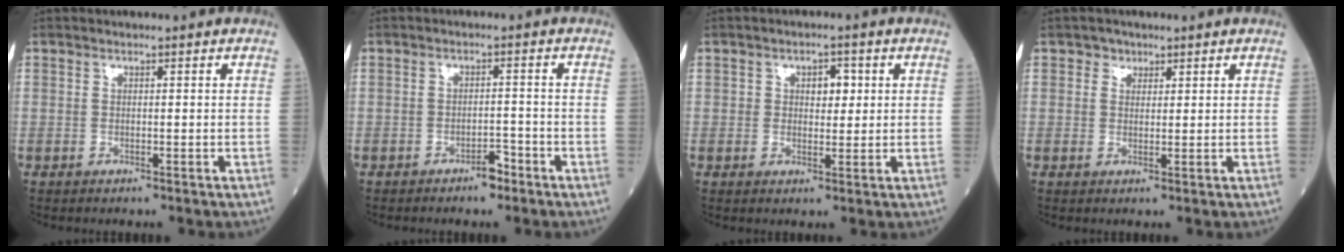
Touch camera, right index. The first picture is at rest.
{"total": 2.5, "force": [-1.9, 0.8, 1.3], "torque": [-0.016, 0.004, -0.032]}
{"total": 3.3, "force": [0.8, 2.0, 2.4], "torque": [-0.031, 0.008, 0.012]}
{"total": 1.4, "force": [1.1, 0.9, 0.2], "torque": [0.003, -0.005, 0.010]}